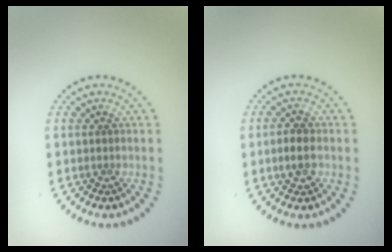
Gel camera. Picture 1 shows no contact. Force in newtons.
{"total": 2.2, "press": 2.2, "slide": 0.3}